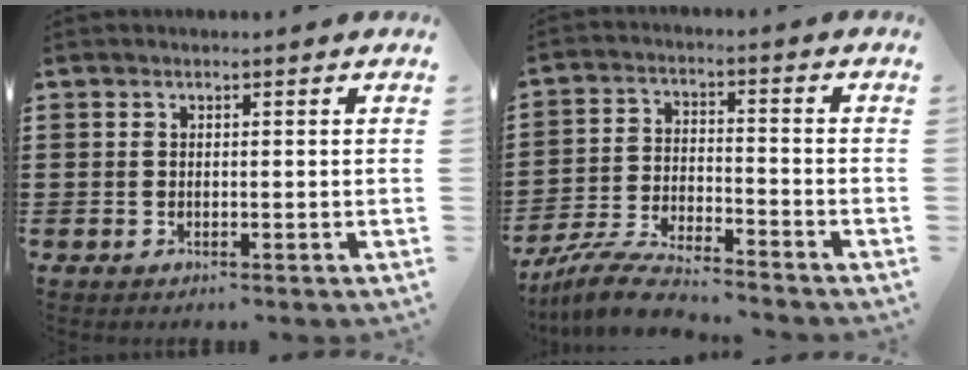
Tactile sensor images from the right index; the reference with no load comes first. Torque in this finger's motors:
{"motor_torque": [-1.04, 1.09, 0.09, -0.01]}